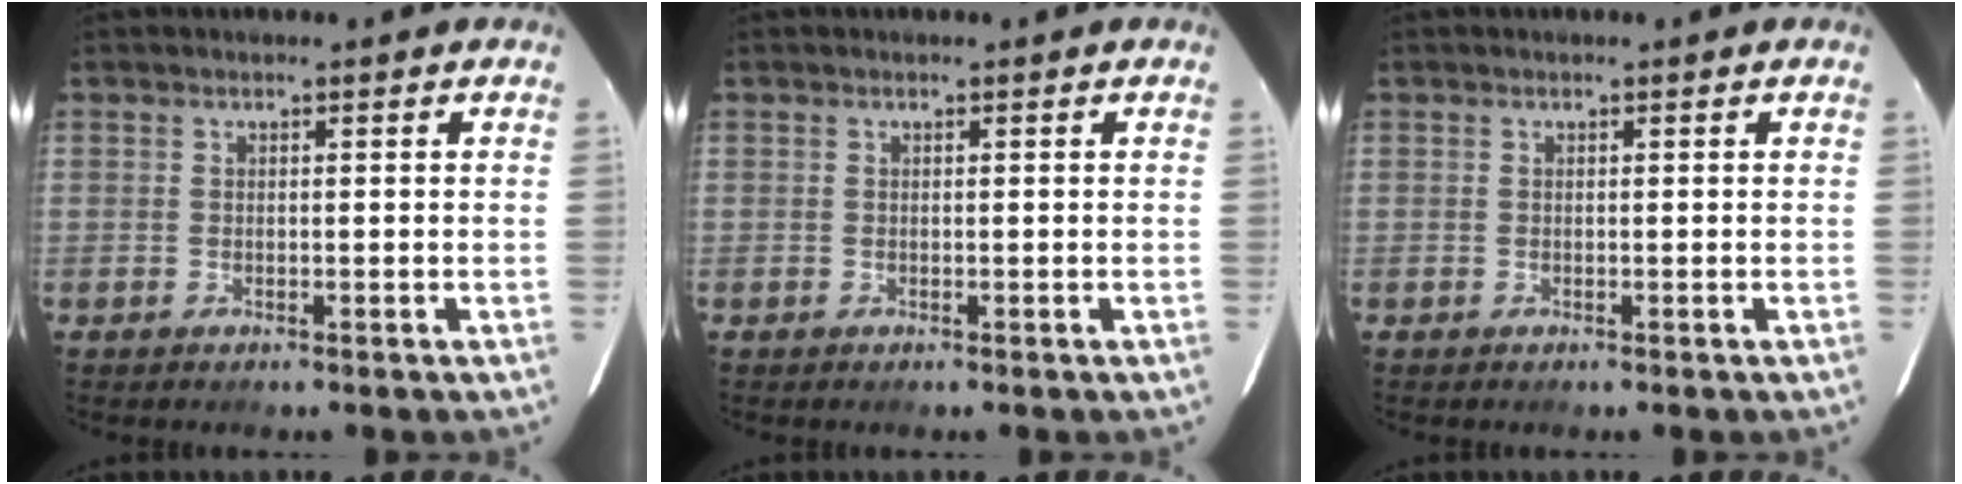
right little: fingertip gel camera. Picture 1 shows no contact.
{"total": 0.0}
{"total": 0.0}